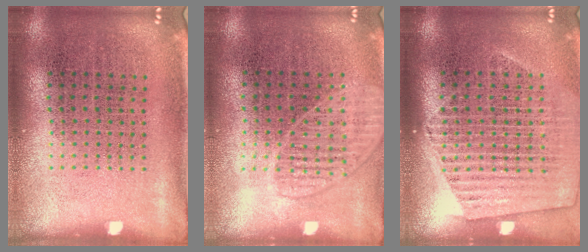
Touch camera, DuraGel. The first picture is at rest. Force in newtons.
{"total": 1.4, "press": 1.3, "slide": 0.6}
{"total": 1.5, "press": 1.5, "slide": 0.4}